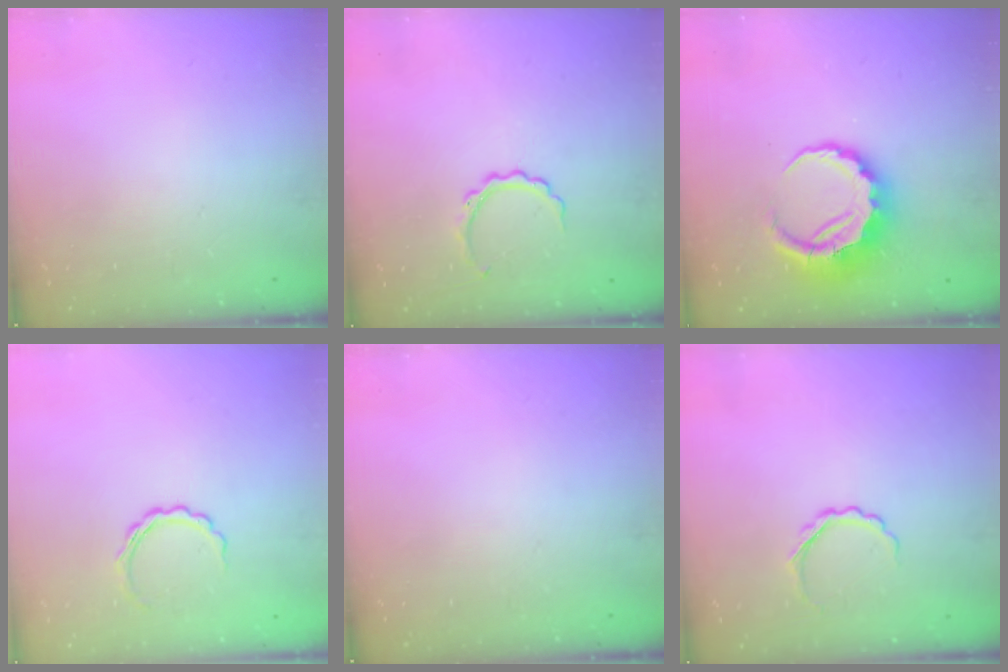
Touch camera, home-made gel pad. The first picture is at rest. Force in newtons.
{"total": 4.6, "press": 4.5, "slide": 0.7}
{"total": 7.3, "press": 7.0, "slide": 1.9}
{"total": 5.2, "press": 5.0, "slide": 1.1}
{"total": 0.0}
{"total": 4.1, "press": 4.0, "slide": 1.0}